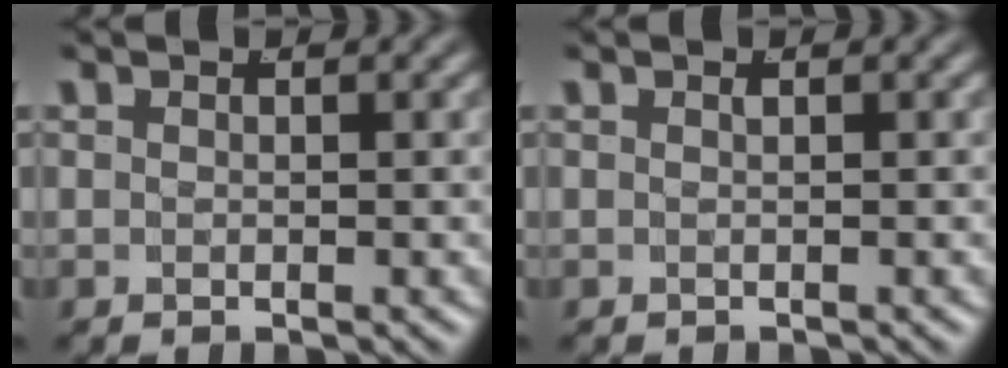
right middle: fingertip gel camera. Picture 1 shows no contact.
{"total": 0.5, "force": [-0.5, -0.1, 0.1], "torque": [-0.005, -0.005, -0.003]}